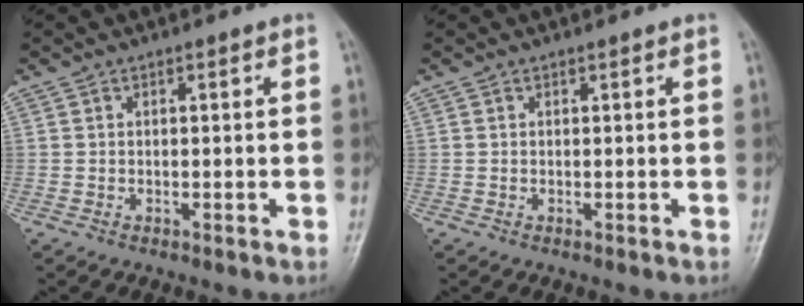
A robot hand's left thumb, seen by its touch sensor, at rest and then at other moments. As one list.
[{"total": 0.0}]